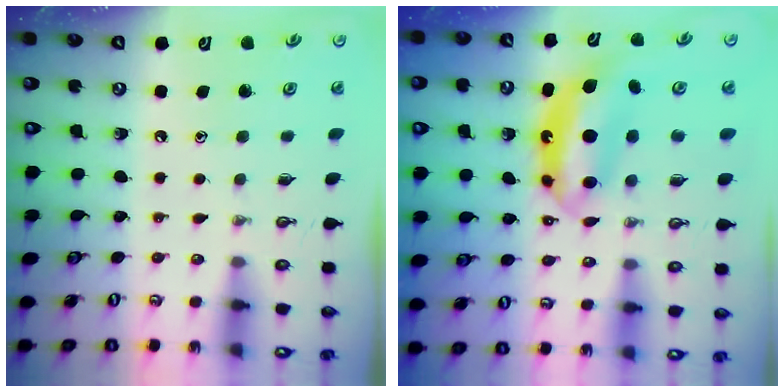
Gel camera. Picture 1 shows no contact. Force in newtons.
{"total": 7.4, "press": 7.3, "slide": 0.7}